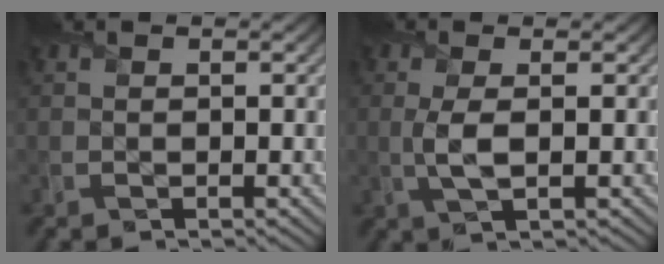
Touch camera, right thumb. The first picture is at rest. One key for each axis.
{"total": 3.0, "fx": 0.2, "fy": 0.9, "fz": 2.9, "tx": -0.070, "ty": 0.002, "tz": 0.003}